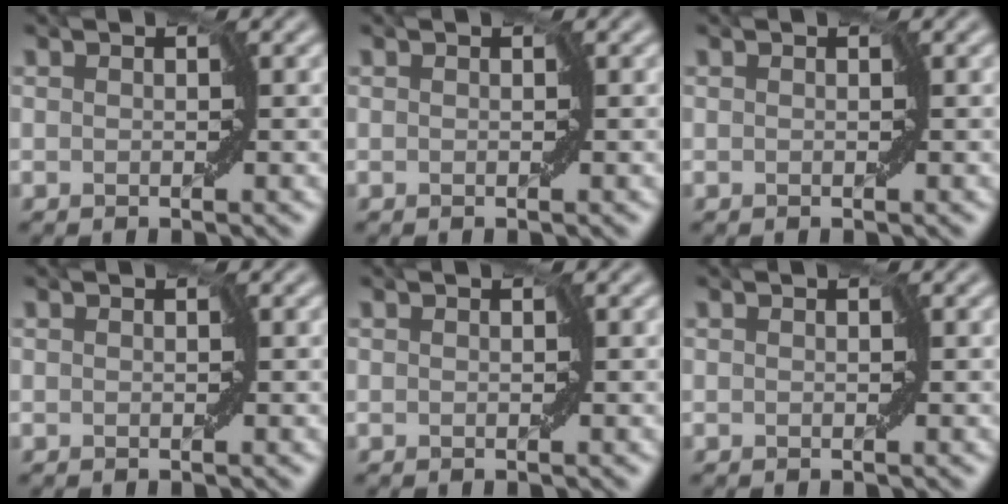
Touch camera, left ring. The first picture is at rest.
{"total": 0.0}
{"total": 0.0}
{"total": 0.0}
{"total": 0.0}
{"total": 0.0}